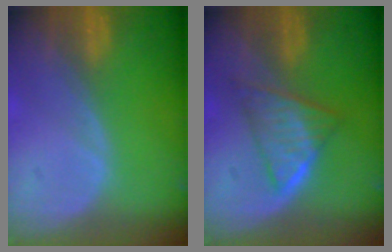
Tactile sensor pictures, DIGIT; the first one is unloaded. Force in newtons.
{"total": 5.9, "press": 5.6, "slide": 1.7}